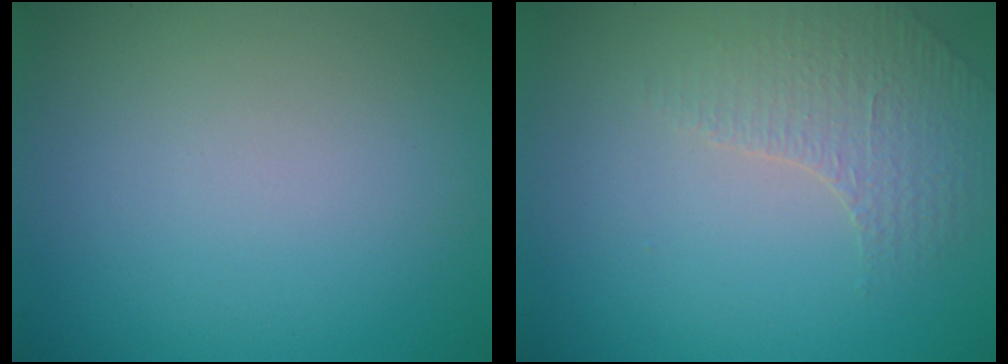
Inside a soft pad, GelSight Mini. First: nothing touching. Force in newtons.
{"total": 1.5, "press": 1.2, "slide": 0.8}